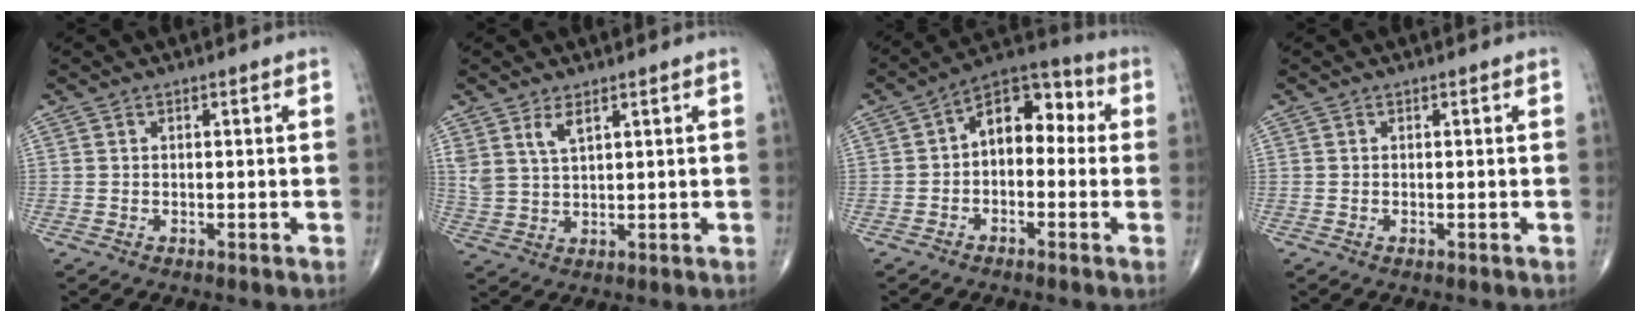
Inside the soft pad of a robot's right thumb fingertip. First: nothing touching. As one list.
[{"total": 4.6, "force": [2.8, 1.9, 3.1], "torque": [-0.063, -0.014, 0.061]}, {"total": 9.5, "force": [-0.2, 6.3, 7.1], "torque": [-0.071, 0.043, -0.025]}, {"total": 0.0}]